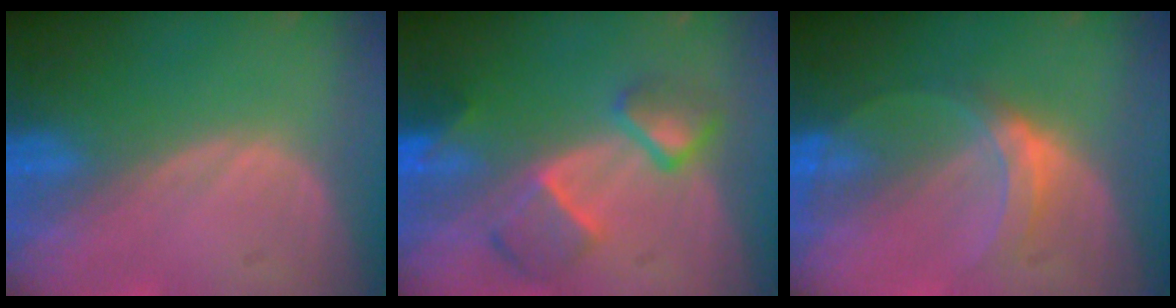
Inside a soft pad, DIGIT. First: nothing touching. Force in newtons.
{"total": 7.4, "press": 6.8, "slide": 2.8}
{"total": 4.5, "press": 4.1, "slide": 1.8}